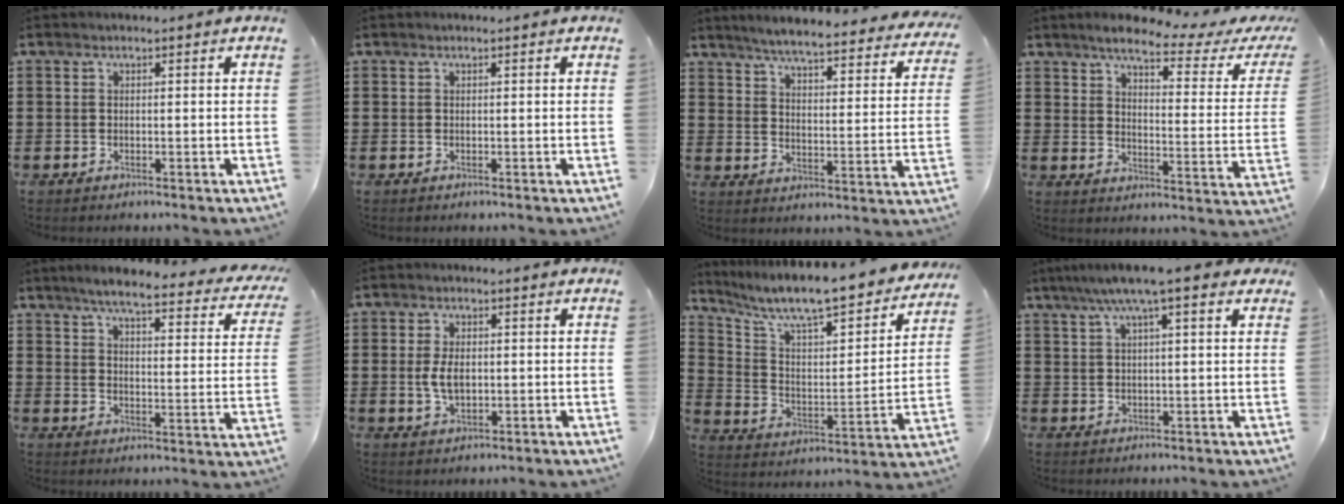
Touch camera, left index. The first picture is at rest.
{"total": 0.0}
{"total": 5.2, "force": [4.8, -0.3, 2.0], "torque": [-0.062, -0.037, 0.078]}
{"total": 6.2, "force": [4.8, 0.6, 3.9], "torque": [-0.087, -0.023, 0.075]}
{"total": 5.9, "force": [5.0, 0.4, 3.1], "torque": [-0.074, -0.030, 0.080]}
{"total": 4.3, "force": [0.0, 2.3, 3.6], "torque": [-0.079, 0.004, -0.002]}
{"total": 8.9, "force": [7.8, 1.0, 4.2], "torque": [-0.107, -0.066, 0.127]}
{"total": 7.3, "force": [4.9, 1.2, 5.3], "torque": [-0.107, 0.000, 0.084]}